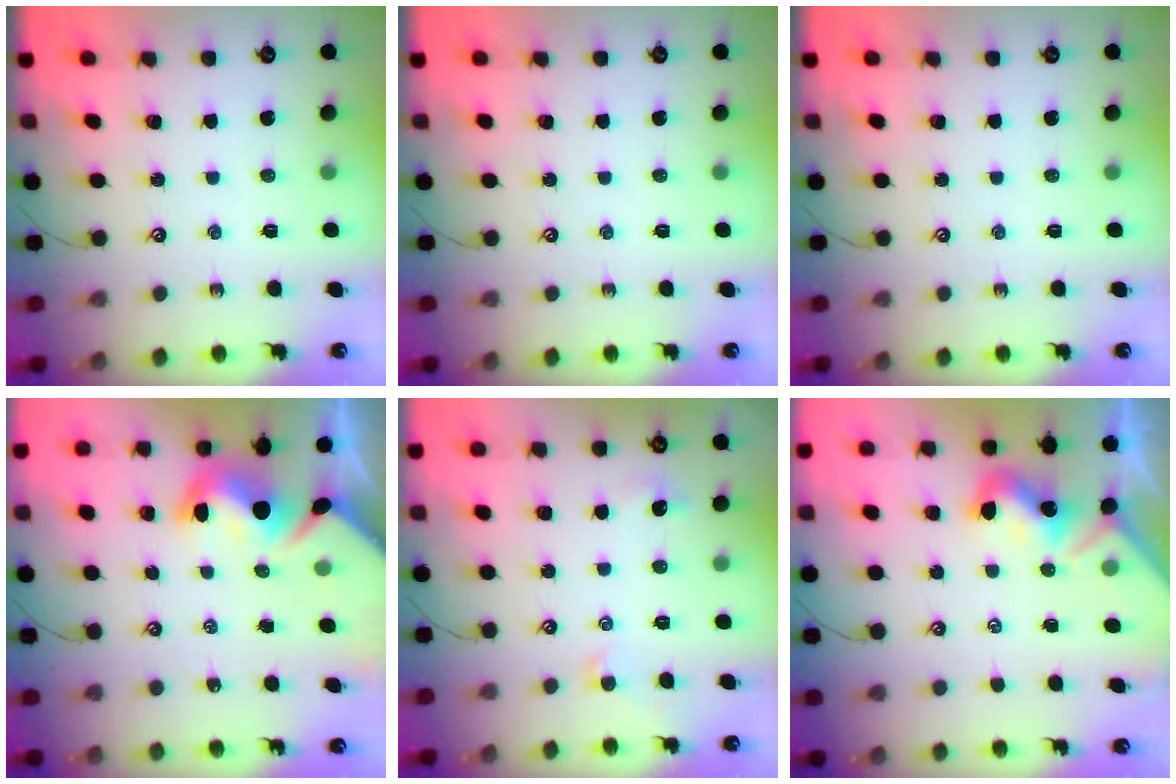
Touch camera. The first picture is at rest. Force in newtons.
{"total": 0.0}
{"total": 0.0}
{"total": 7.2, "press": 7.2, "slide": 0.8}
{"total": 1.5, "press": 1.4, "slide": 0.5}
{"total": 1.9, "press": 1.8, "slide": 0.3}